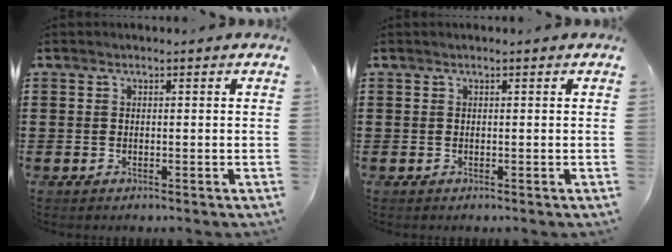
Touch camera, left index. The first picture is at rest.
{"total": 0.0}